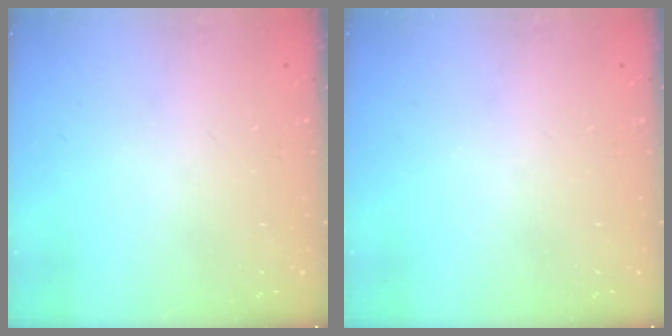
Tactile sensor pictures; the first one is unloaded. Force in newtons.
{"total": 0.0}